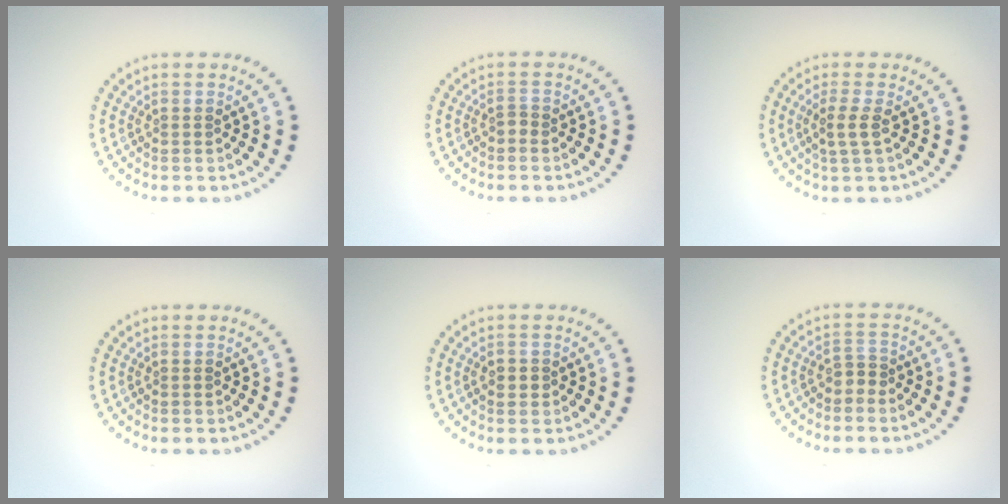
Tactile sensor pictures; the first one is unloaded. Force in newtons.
{"total": 0.9, "press": 0.6, "slide": 0.7}
{"total": 1.8, "press": 1.5, "slide": 0.9}
{"total": 0.0}
{"total": 1.2, "press": 1.1, "slide": 0.2}
{"total": 1.2, "press": 0.9, "slide": 0.8}